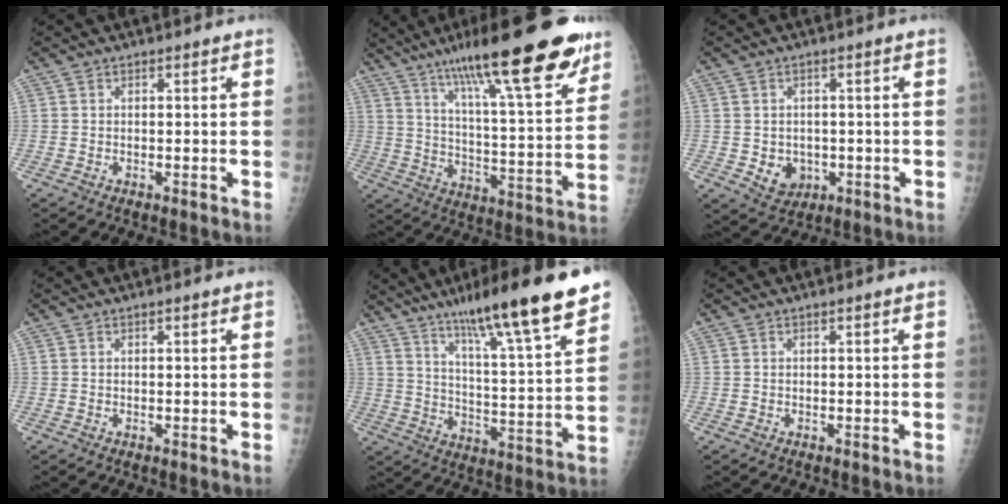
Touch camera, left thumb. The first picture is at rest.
{"total": 26.0, "force": [16.9, 5.1, 19.1], "torque": [-0.274, -0.047, 0.265]}
{"total": 5.0, "force": [-1.0, 4.3, 2.5], "torque": [-0.016, 0.002, -0.001]}
{"total": 1.0, "force": [0.5, 0.1, 0.8], "torque": [-0.014, 0.001, 0.006]}
{"total": 21.8, "force": [14.9, 2.3, 15.8], "torque": [-0.227, -0.057, 0.234]}
{"total": 0.7, "force": [0.3, 0.0, 0.6], "torque": [-0.011, 0.001, 0.004]}